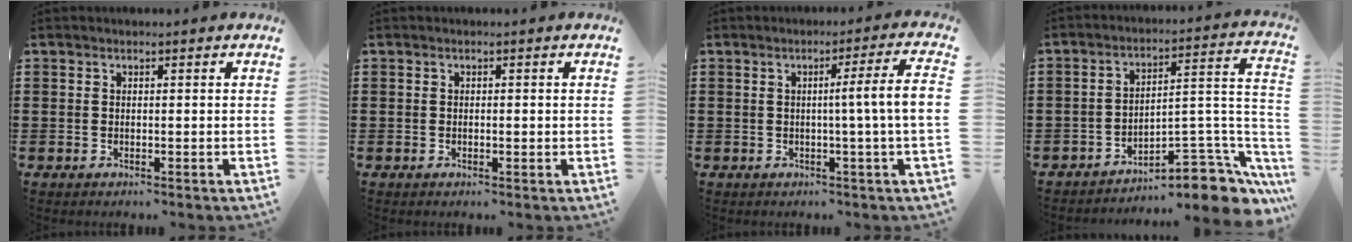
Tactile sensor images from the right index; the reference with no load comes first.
{"total": 0.7, "force": [-0.1, 0.3, 0.6], "torque": [-0.014, -0.002, -0.001]}
{"total": 6.4, "force": [0.0, -1.0, 6.3], "torque": [-0.097, -0.017, -0.008]}
{"total": 8.1, "force": [-6.2, 3.1, 4.2], "torque": [-0.041, 0.003, -0.116]}